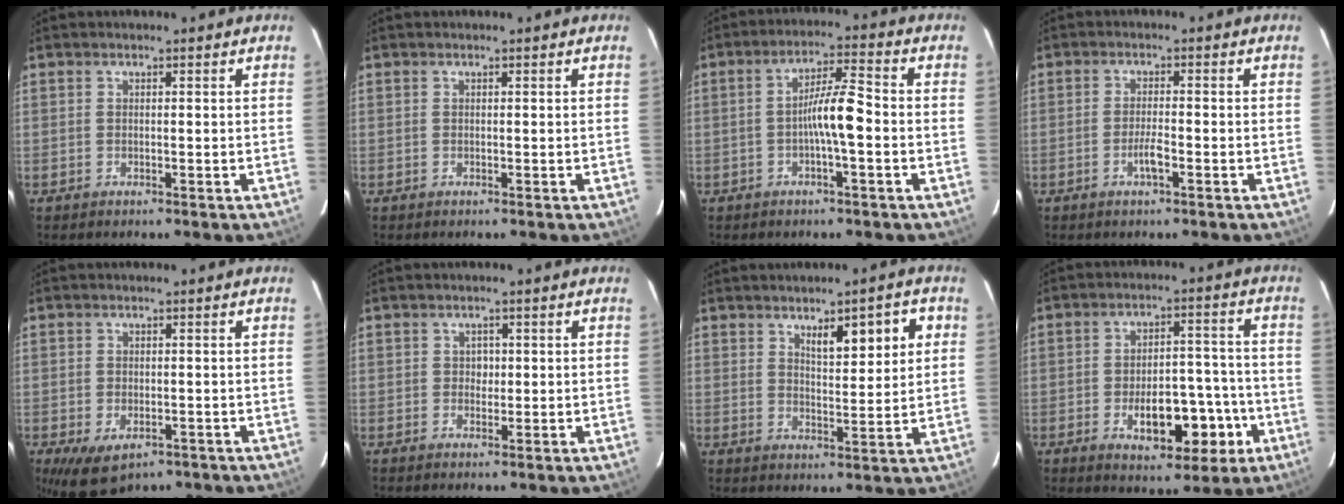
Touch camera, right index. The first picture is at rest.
{"total": 0.0}
{"total": 6.7, "force": [-1.3, 0.6, 6.5], "torque": [-0.115, 0.016, -0.025]}
{"total": 2.7, "force": [-1.2, 0.3, 2.4], "torque": [-0.048, 0.000, -0.023]}
{"total": 7.4, "force": [-4.5, 4.0, 4.4], "torque": [-0.080, -0.011, -0.064]}
{"total": 1.4, "force": [0.1, 1.2, 0.8], "torque": [-0.010, 0.002, 0.001]}
{"total": 7.2, "force": [3.3, 1.9, 6.1], "torque": [-0.091, 0.005, 0.052]}
{"total": 11.5, "force": [-4.2, 5.3, 9.3], "torque": [-0.132, 0.020, -0.052]}